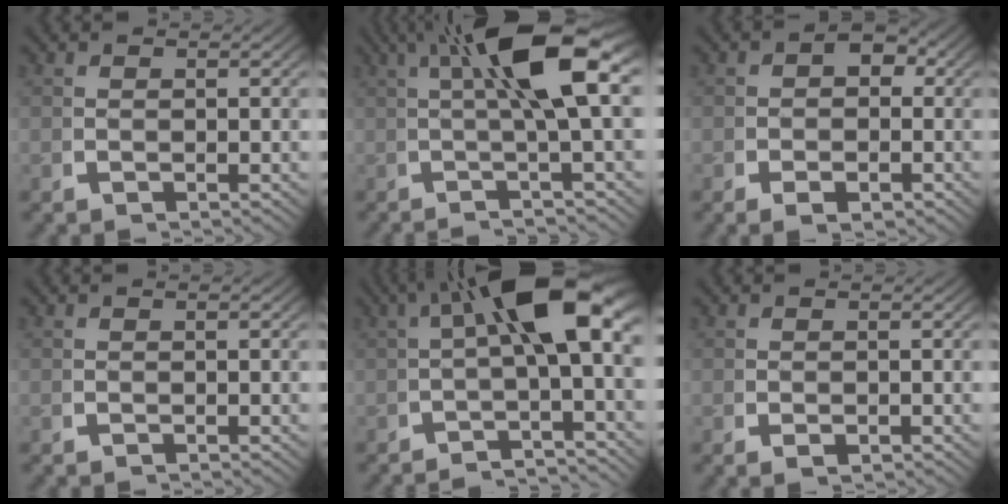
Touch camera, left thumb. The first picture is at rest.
{"total": 10.5, "force": [1.2, 2.7, 10.1], "torque": [-0.148, 0.012, 0.014]}
{"total": 3.7, "force": [-0.3, 2.7, 2.5], "torque": [-0.030, -0.012, -0.005]}
{"total": 0.0}
{"total": 11.0, "force": [0.1, 4.4, 10.1], "torque": [-0.142, 0.005, -0.001]}
{"total": 1.1, "force": [-0.3, 0.8, 0.8], "torque": [-0.016, -0.009, -0.001]}